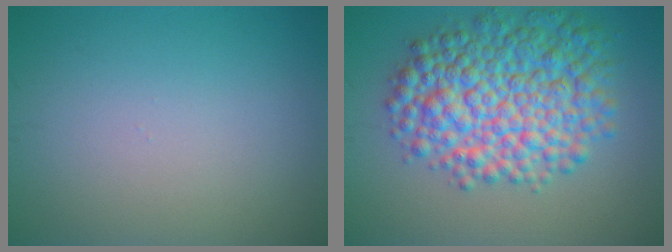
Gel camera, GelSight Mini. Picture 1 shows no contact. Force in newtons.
{"total": 9.7, "press": 9.7, "slide": 0.2}